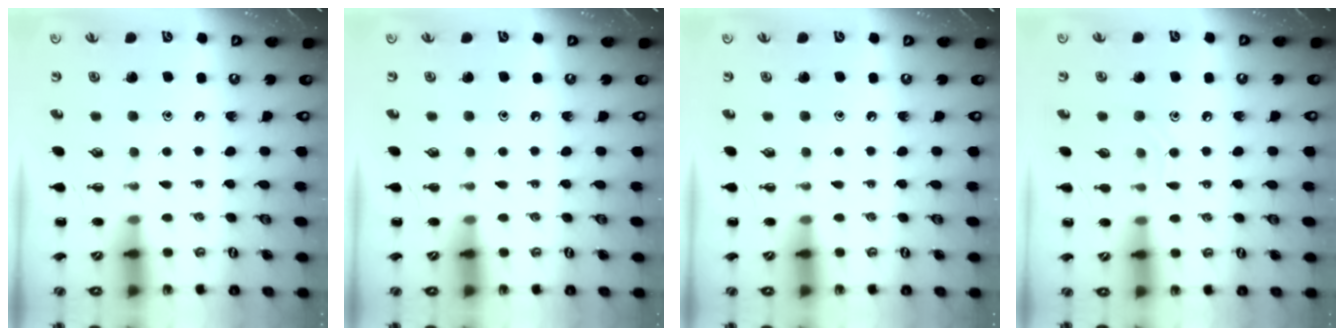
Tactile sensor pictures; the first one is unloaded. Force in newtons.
{"total": 0.0}
{"total": 0.0}
{"total": 5.5, "press": 5.3, "slide": 1.3}